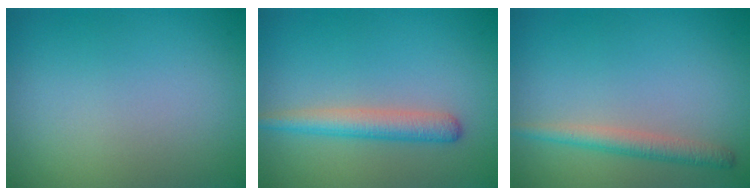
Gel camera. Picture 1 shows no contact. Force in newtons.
{"total": 2.8, "press": 2.8, "slide": 0.1}
{"total": 2.1, "press": 2.1, "slide": 0.1}